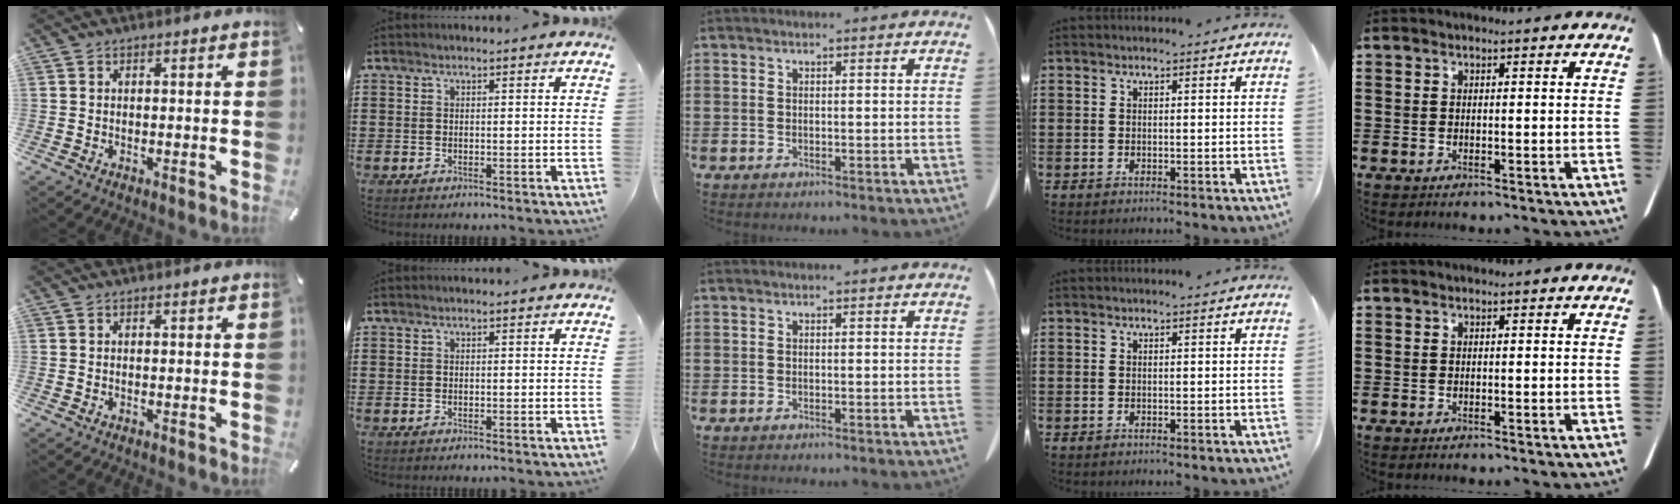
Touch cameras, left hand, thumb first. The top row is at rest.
{}